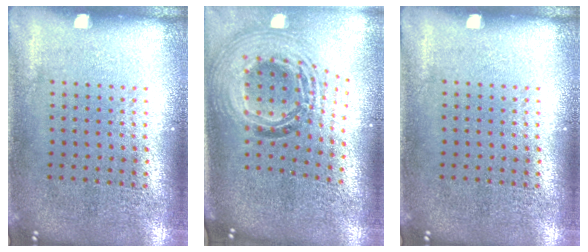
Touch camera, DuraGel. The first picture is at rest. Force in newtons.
{"total": 2.0, "press": 1.6, "slide": 1.2}
{"total": 0.0}